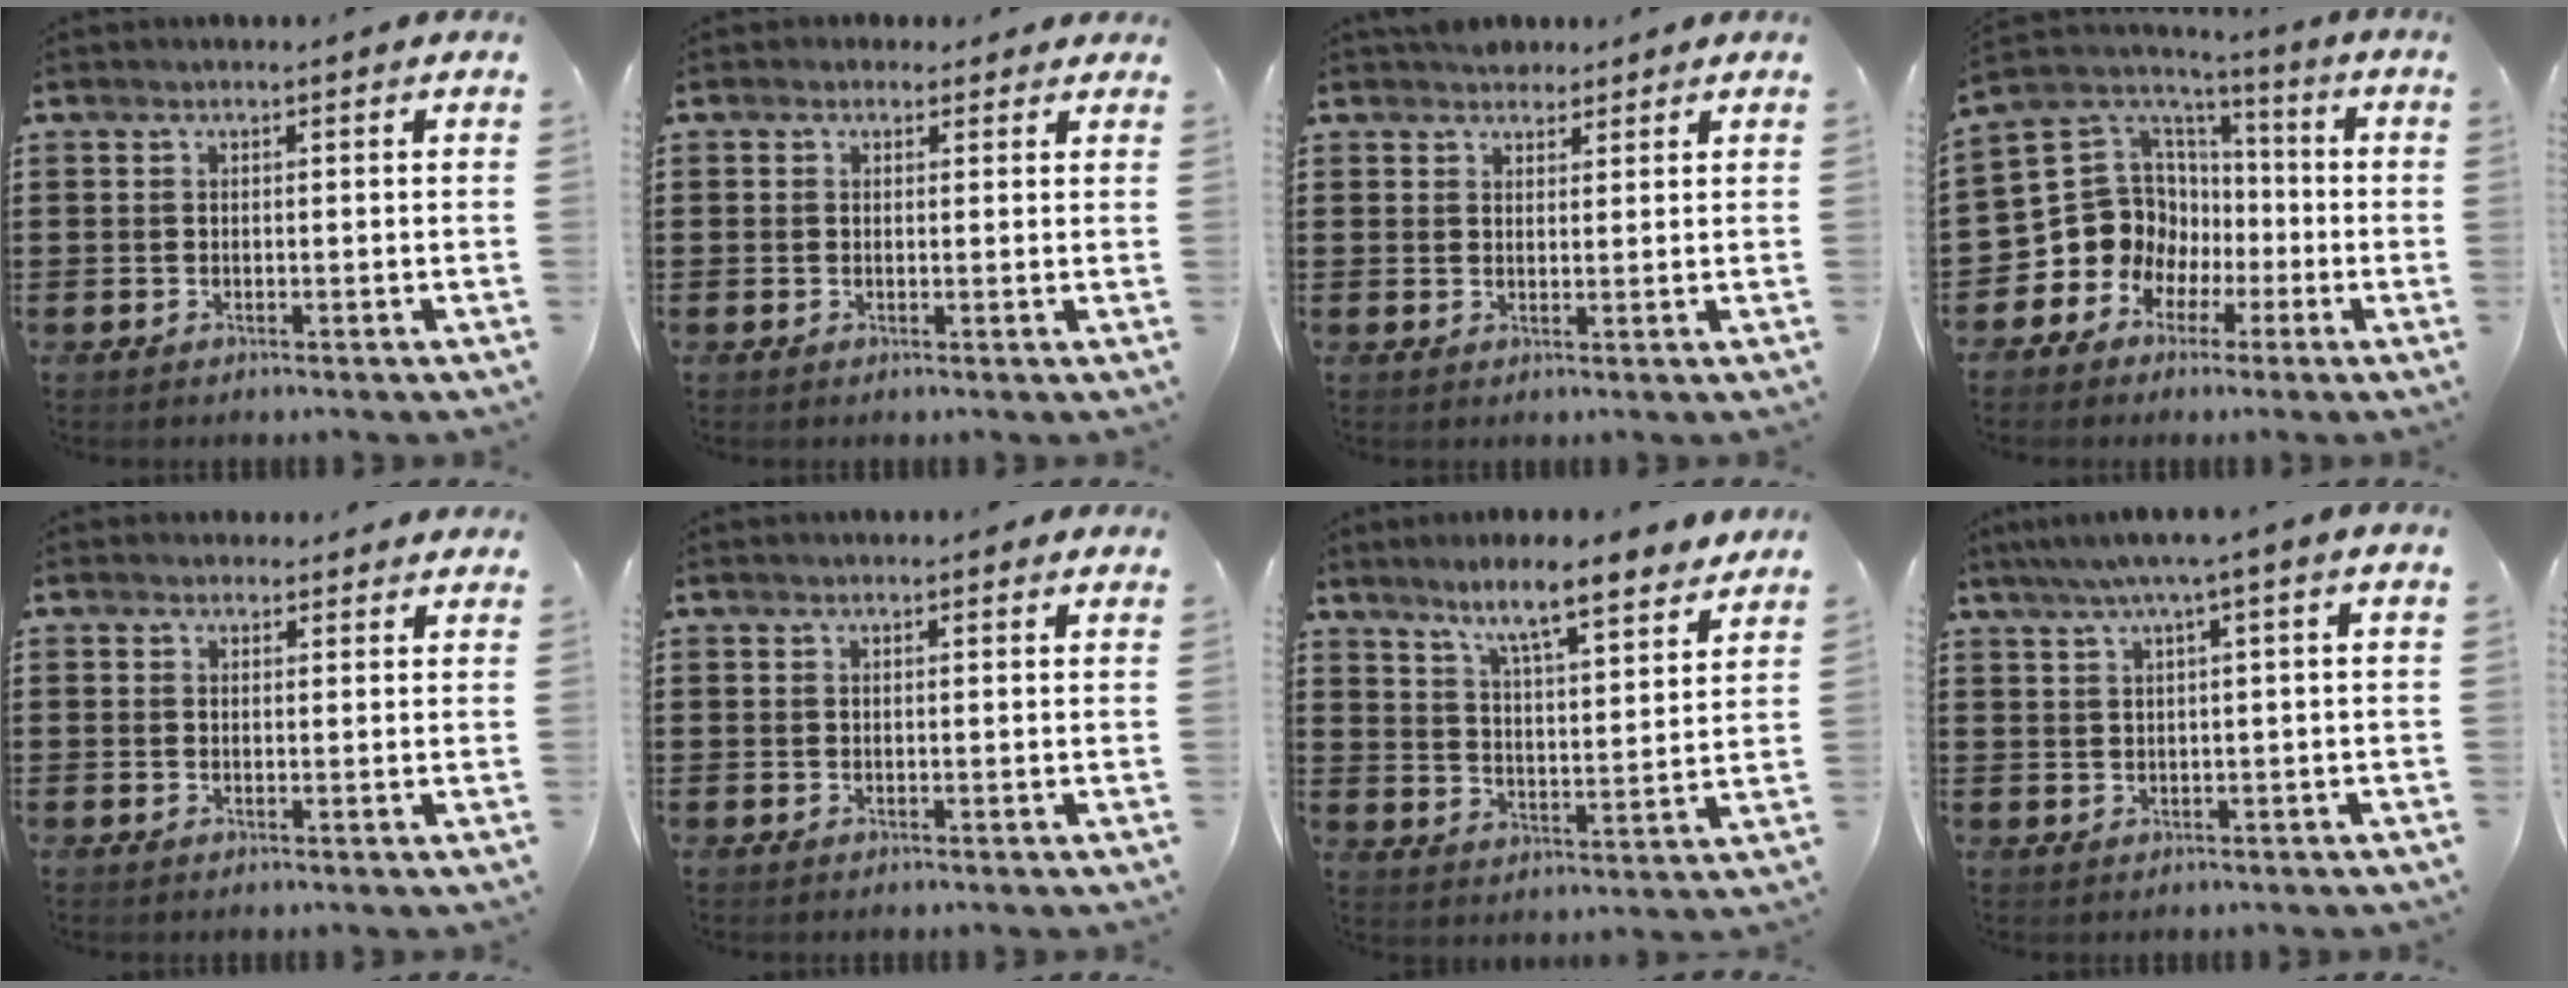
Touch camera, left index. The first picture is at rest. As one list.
[{"total": 1.6, "force": [0.9, 1.3, 0.1], "torque": [-0.008, 0.008, 0.015]}, {"total": 2.8, "force": [2.5, 1.2, 0.2], "torque": [-0.011, 0.007, 0.049]}, {"total": 11.0, "force": [-1.0, 10.6, 2.8], "torque": [-0.109, -0.031, -0.008]}, {"total": 1.8, "force": [1.5, 1.1, -0.1], "torque": [0.004, 0.003, 0.026]}, {"total": 0.8, "force": [0.7, 0.2, 0.3], "torque": [-0.008, 0.003, 0.013]}, {"total": 7.4, "force": [6.5, 0.2, 3.5], "torque": [-0.084, -0.038, 0.108]}, {"total": 2.8, "force": [0.9, -0.3, 2.7], "torque": [-0.052, -0.003, 0.013]}]